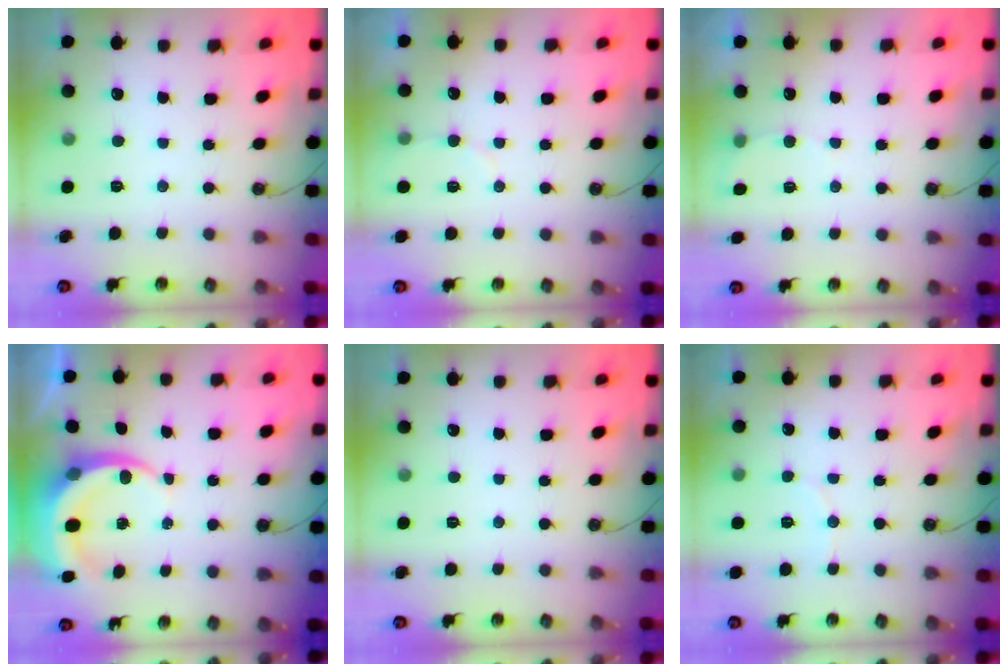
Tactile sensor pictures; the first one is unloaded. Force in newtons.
{"total": 3.0, "press": 3.0, "slide": 0.2}
{"total": 4.3, "press": 4.1, "slide": 1.3}
{"total": 7.3, "press": 7.2, "slide": 0.9}
{"total": 0.0}
{"total": 4.9, "press": 4.7, "slide": 1.4}